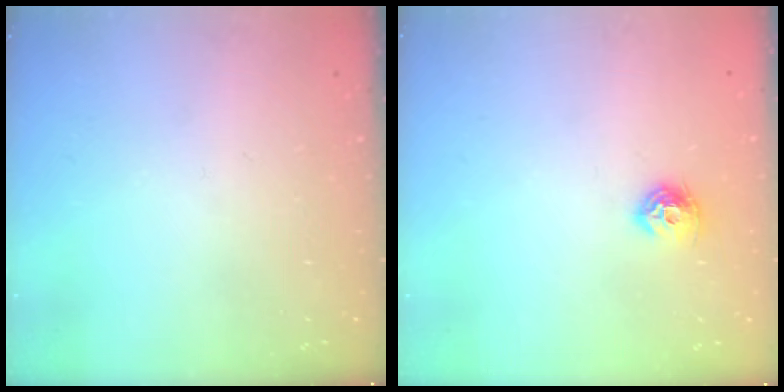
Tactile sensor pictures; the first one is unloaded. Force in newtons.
{"total": 7.2, "press": 7.1, "slide": 0.4}